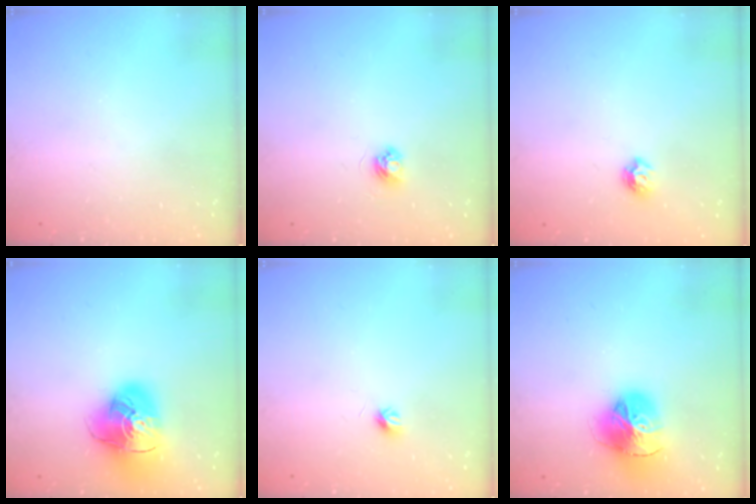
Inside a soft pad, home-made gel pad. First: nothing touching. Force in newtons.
{"total": 3.6, "press": 3.6, "slide": 0.5}
{"total": 6.4, "press": 6.4, "slide": 0.7}
{"total": 17.3, "press": 17.2, "slide": 2.0}
{"total": 4.0, "press": 3.9, "slide": 0.9}
{"total": 18.4, "press": 18.3, "slide": 2.2}